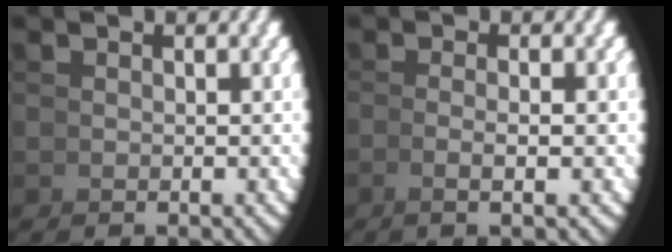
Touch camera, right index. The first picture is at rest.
{"total": 2.1, "force": [-0.5, -0.8, 1.9], "torque": [-0.033, 0.002, -0.008]}